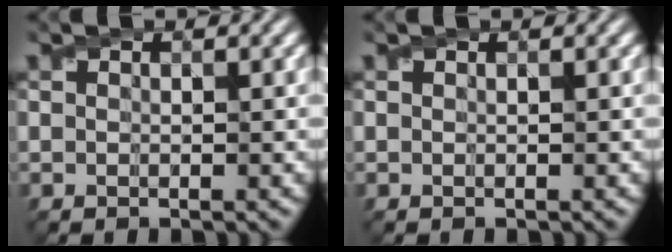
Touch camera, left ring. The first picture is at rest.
{"total": 0.0}